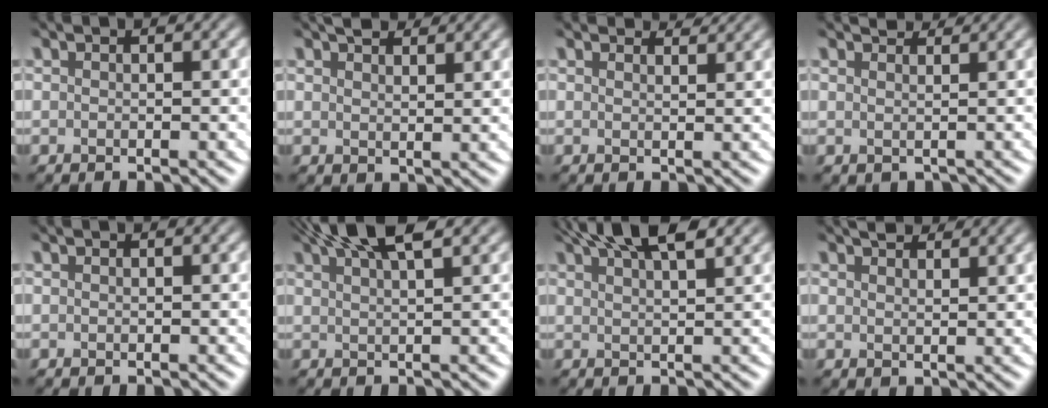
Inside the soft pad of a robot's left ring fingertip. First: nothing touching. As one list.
[{"total": 3.0, "force": [2.2, 1.4, 1.3], "torque": [-0.024, 0.005, 0.041]}, {"total": 2.7, "force": [2.6, 0.2, 0.5], "torque": [-0.017, 0.002, 0.032]}, {"total": 2.2, "force": [1.9, 1.0, 0.5], "torque": [-0.015, -0.003, 0.023]}, {"total": 0.0}, {"total": 5.4, "force": [3.6, 1.1, 3.9], "torque": [-0.046, 0.020, 0.052]}, {"total": 5.9, "force": [4.2, 1.4, 3.9], "torque": [-0.047, 0.021, 0.058]}, {"total": 2.6, "force": [2.0, 1.2, 1.0], "torque": [-0.020, 0.004, 0.037]}]